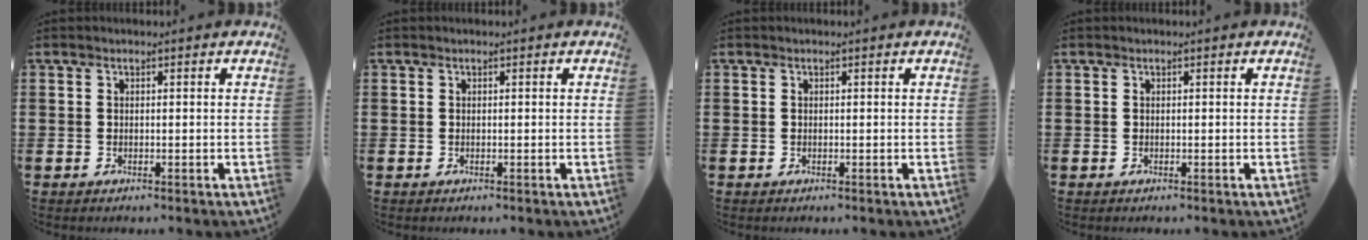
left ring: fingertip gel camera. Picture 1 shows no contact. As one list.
[{"total": 0.0}, {"total": 0.0}, {"total": 0.0}]